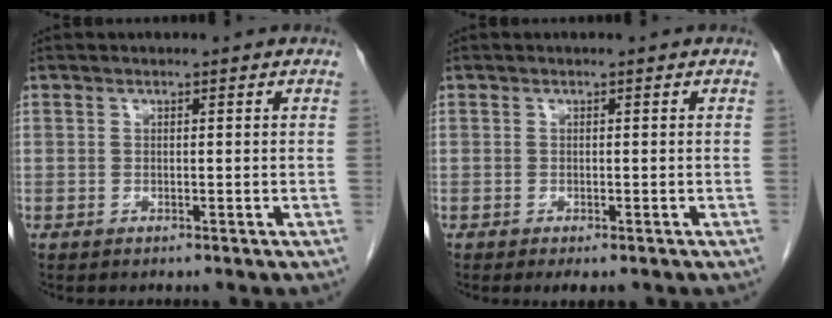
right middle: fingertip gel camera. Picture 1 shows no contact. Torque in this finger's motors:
{"motor_torque": [0.33, -0.16, 0.00, 0.01]}